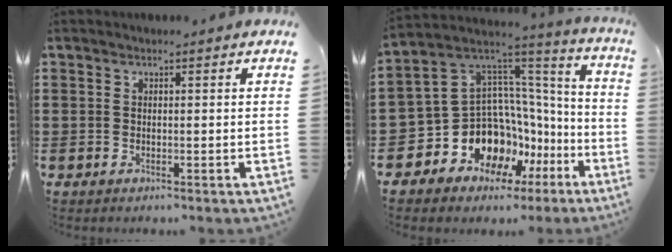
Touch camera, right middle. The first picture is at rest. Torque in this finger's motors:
{"motor_torque": [2.14, 0.00, 1.05, 0.21]}